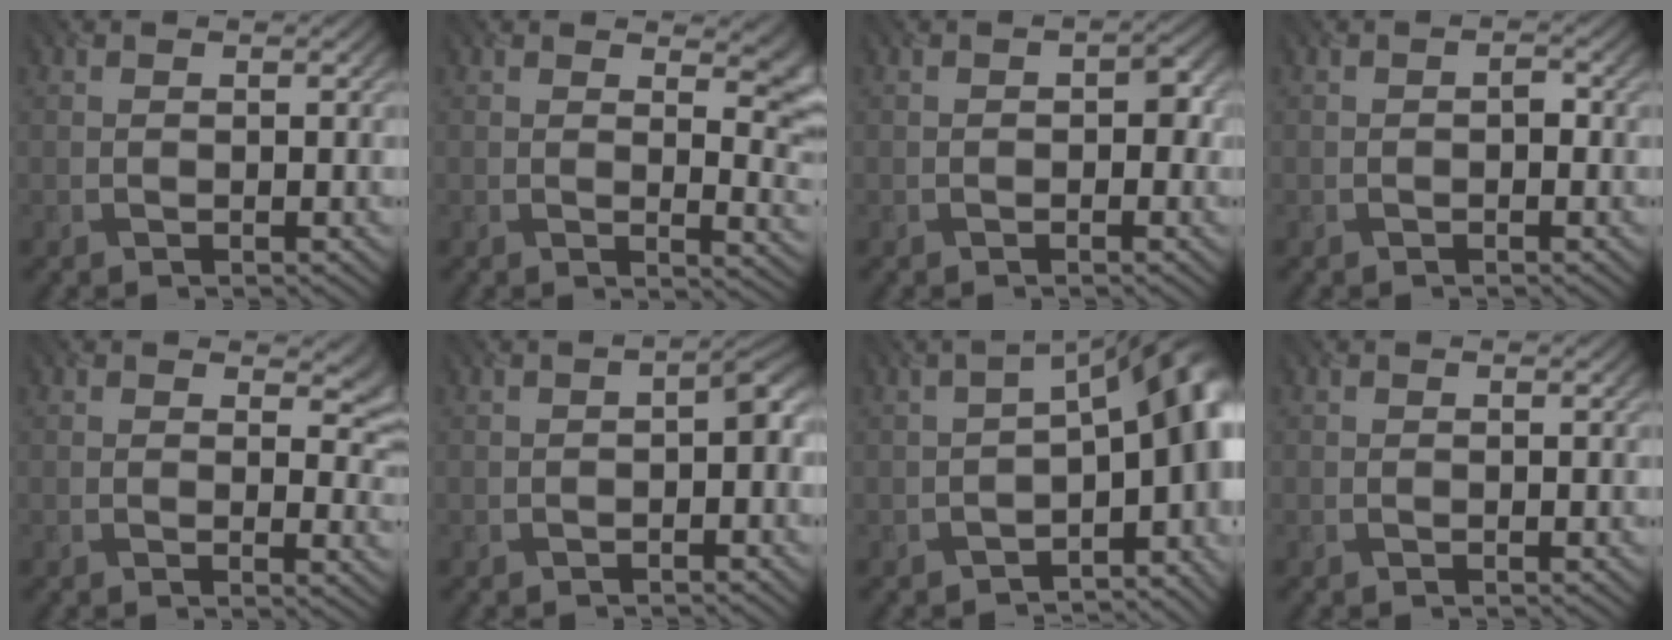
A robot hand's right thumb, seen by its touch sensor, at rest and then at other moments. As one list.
[{"total": 6.8, "force": [3.2, 3.1, 5.1], "torque": [-0.046, -0.009, 0.056]}, {"total": 1.9, "force": [-0.7, 1.4, 1.0], "torque": [-0.016, -0.008, -0.010]}, {"total": 0.9, "force": [-0.6, 0.6, 0.2], "torque": [-0.005, -0.005, -0.008]}, {"total": 4.3, "force": [2.2, 2.5, 2.7], "torque": [-0.032, -0.010, 0.033]}, {"total": 2.4, "force": [-1.1, 1.3, 1.7], "torque": [-0.029, -0.003, -0.017]}, {"total": 13.2, "force": [-3.3, 7.2, 10.5], "torque": [-0.106, -0.028, -0.026]}, {"total": 0.0}]